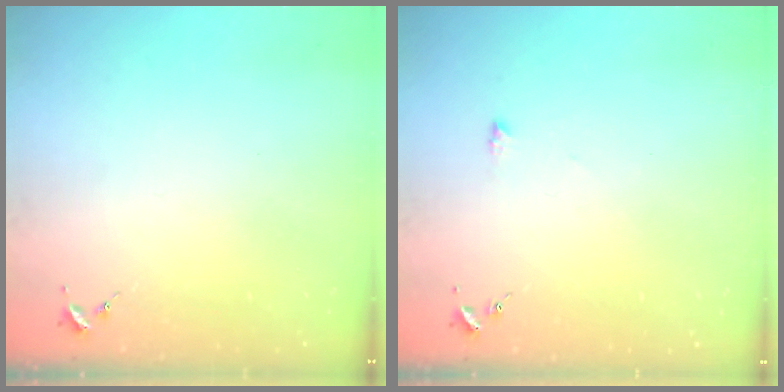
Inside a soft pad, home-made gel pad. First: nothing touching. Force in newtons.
{"total": 3.9, "press": 3.9, "slide": 0.6}